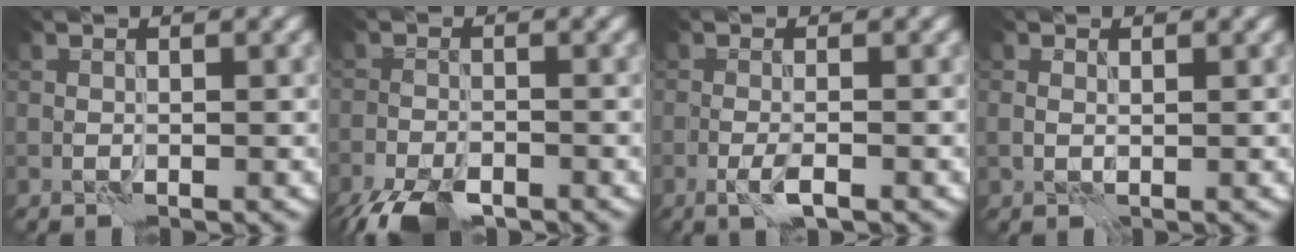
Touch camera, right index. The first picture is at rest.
{"total": 5.7, "force": [-4.3, 2.2, 2.9], "torque": [-0.051, -0.028, -0.083]}
{"total": 1.8, "force": [-0.9, 0.3, 1.6], "torque": [-0.033, 0.001, -0.020]}
{"total": 0.6, "force": [0.2, 0.4, 0.3], "torque": [-0.006, -0.003, 0.005]}